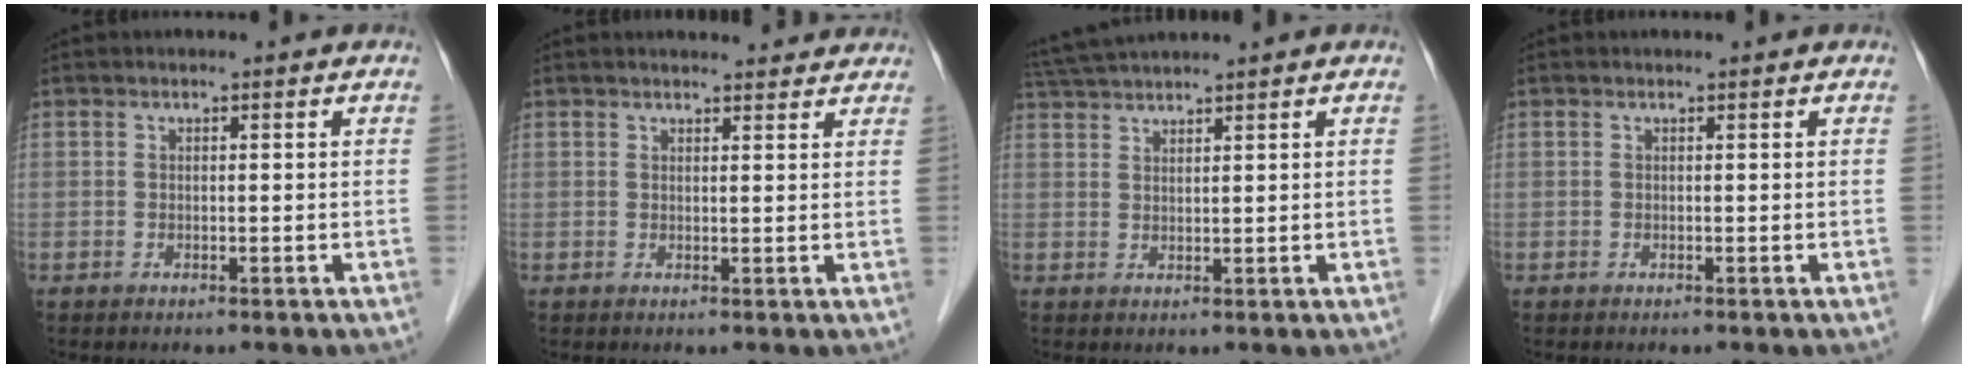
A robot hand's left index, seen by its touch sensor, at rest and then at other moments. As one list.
[{"total": 6.9, "force": [6.5, 1.4, 1.8], "torque": [-0.013, 0.009, 0.066]}, {"total": 4.5, "force": [4.1, -1.0, 1.5], "torque": [-0.032, 0.019, 0.084]}, {"total": 0.0}]